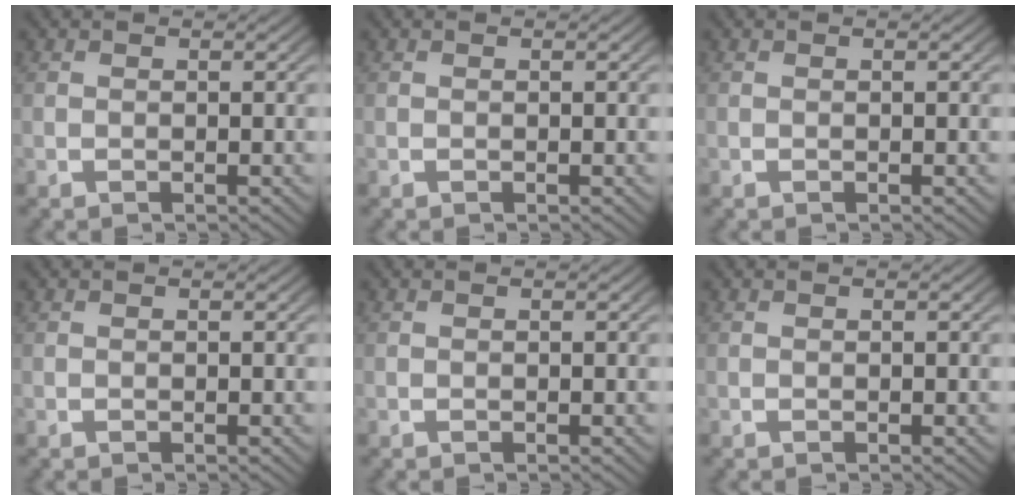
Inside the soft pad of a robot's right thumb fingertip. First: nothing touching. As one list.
[{"total": 0.0}, {"total": 0.0}, {"total": 0.0}, {"total": 0.0}, {"total": 0.0}]